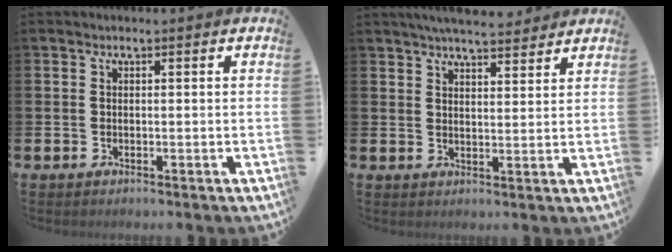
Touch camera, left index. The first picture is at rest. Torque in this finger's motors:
{"motor_torque": [1.03, -1.11, 0.41, 0.14]}